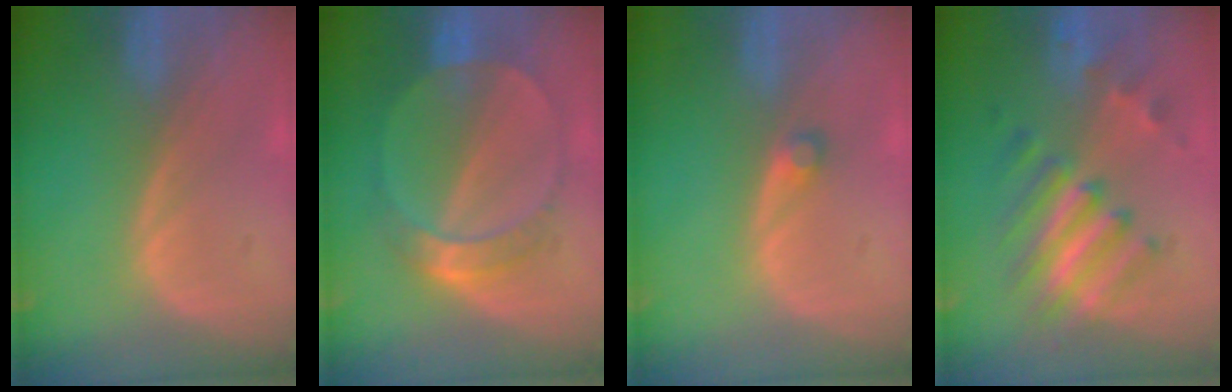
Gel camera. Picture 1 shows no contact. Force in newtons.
{"total": 7.2, "press": 6.4, "slide": 3.3}
{"total": 1.3, "press": 1.2, "slide": 0.3}
{"total": 7.5, "press": 7.4, "slide": 0.9}